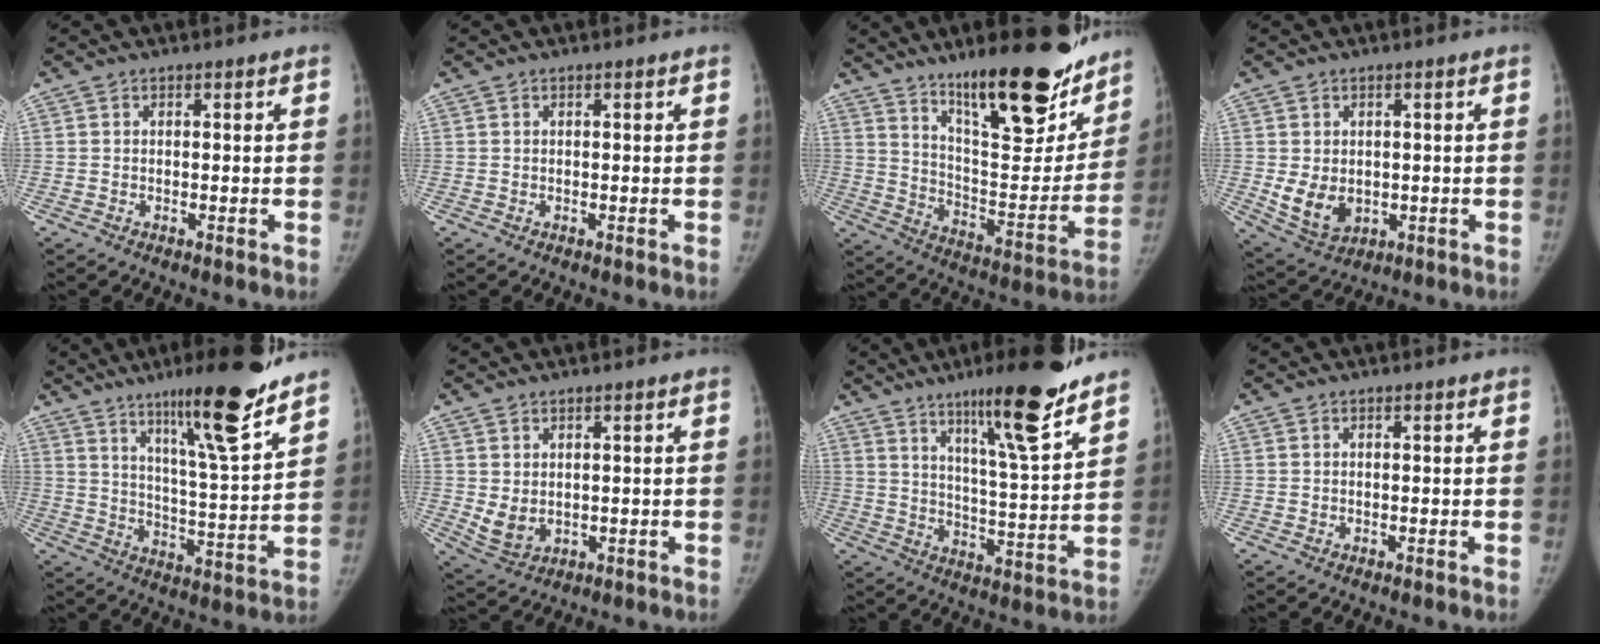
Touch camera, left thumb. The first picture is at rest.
{"total": 0.0}
{"total": 25.6, "force": [17.8, 7.4, 16.8], "torque": [-0.203, -0.103, 0.280]}
{"total": 7.0, "force": [-0.4, 5.3, 4.6], "torque": [-0.067, -0.014, 0.013]}
{"total": 18.4, "force": [12.7, 1.6, 13.2], "torque": [-0.183, -0.077, 0.201]}
{"total": 5.0, "force": [0.7, 3.4, 3.6], "torque": [-0.059, -0.012, 0.029]}
{"total": 17.5, "force": [12.0, 1.7, 12.6], "torque": [-0.175, -0.075, 0.189]}
{"total": 0.0}